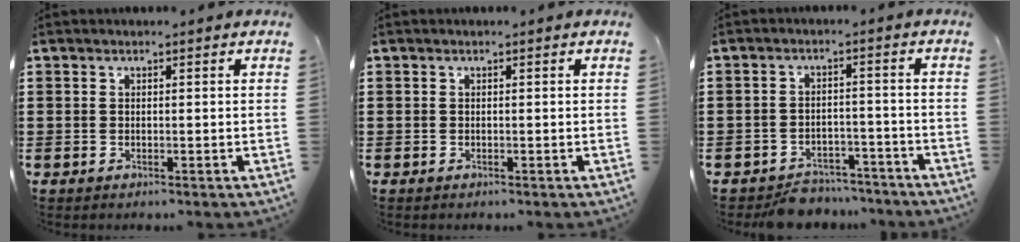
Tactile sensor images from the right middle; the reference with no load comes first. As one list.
[{"total": 0.0}, {"total": 4.1, "force": [-4.0, 1.1, 0.3], "torque": [-0.008, 0.009, -0.081]}]